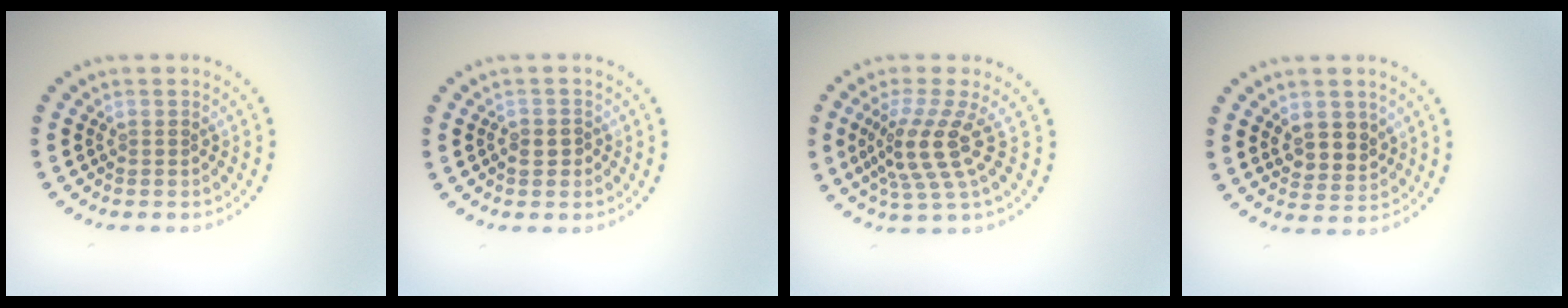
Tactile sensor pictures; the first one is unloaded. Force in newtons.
{"total": 1.1, "press": 1.0, "slide": 0.4}
{"total": 4.3, "press": 3.1, "slide": 3.0}
{"total": 2.9, "press": 2.7, "slide": 0.9}